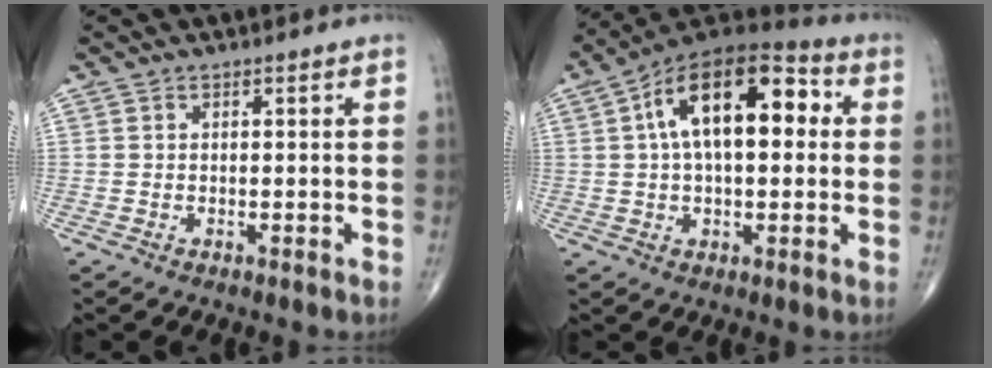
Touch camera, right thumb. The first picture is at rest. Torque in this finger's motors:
{"motor_torque": [1.00, 4.01, 1.62, 0.26, 0.20]}